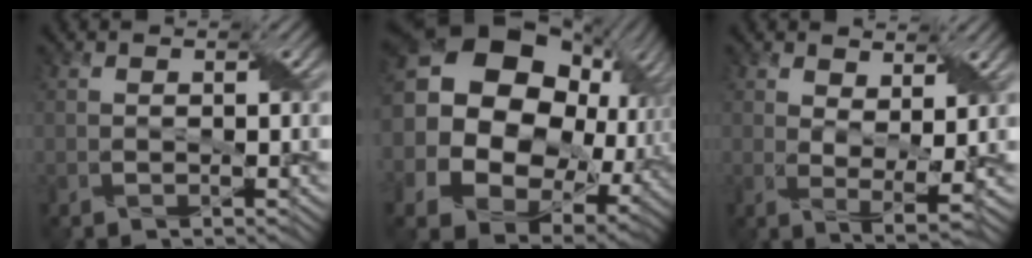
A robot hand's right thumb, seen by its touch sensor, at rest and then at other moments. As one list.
[{"total": 22.1, "force": [0.1, 18.0, 12.9], "torque": [-0.292, -0.012, 0.004]}, {"total": 4.2, "force": [2.5, 1.3, 3.2], "torque": [-0.069, -0.005, 0.047]}]